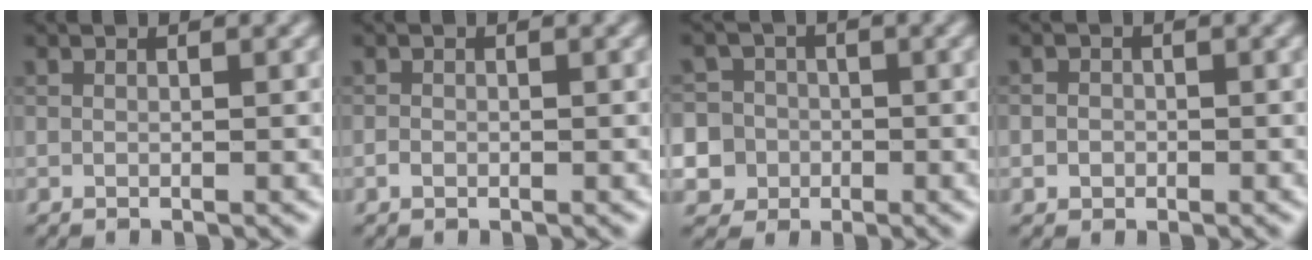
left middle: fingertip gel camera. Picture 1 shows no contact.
{"total": 0.7, "force": [-0.3, 0.5, 0.3], "torque": [-0.004, -0.001, -0.006]}
{"total": 9.9, "force": [-2.5, 9.3, 2.2], "torque": [-0.064, 0.004, -0.065]}
{"total": 1.4, "force": [-0.2, 1.3, 0.4], "torque": [0.008, -0.001, -0.008]}